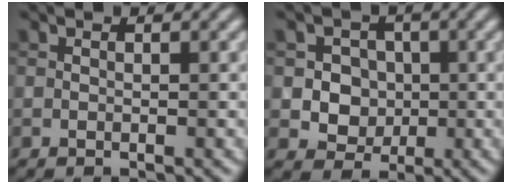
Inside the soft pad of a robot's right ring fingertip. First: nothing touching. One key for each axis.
{"total": 4.1, "fx": 0.3, "fy": 3.8, "fz": 1.7, "tx": -0.014, "ty": 0.004, "tz": 0.000}